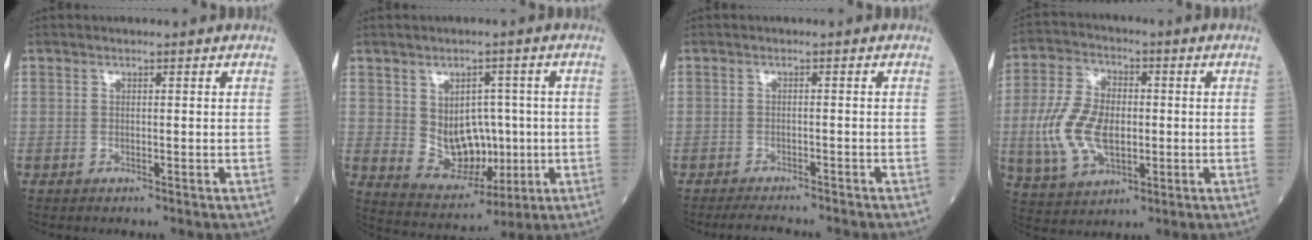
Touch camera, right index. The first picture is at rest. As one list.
[{"total": 9.0, "force": [0.3, 6.2, 6.5], "torque": [-0.105, 0.009, 0.025]}, {"total": 5.1, "force": [-4.8, 0.1, 1.8], "torque": [-0.024, -0.013, -0.071]}, {"total": 11.9, "force": [-1.2, 7.0, 9.5], "torque": [-0.214, 0.011, -0.018]}]